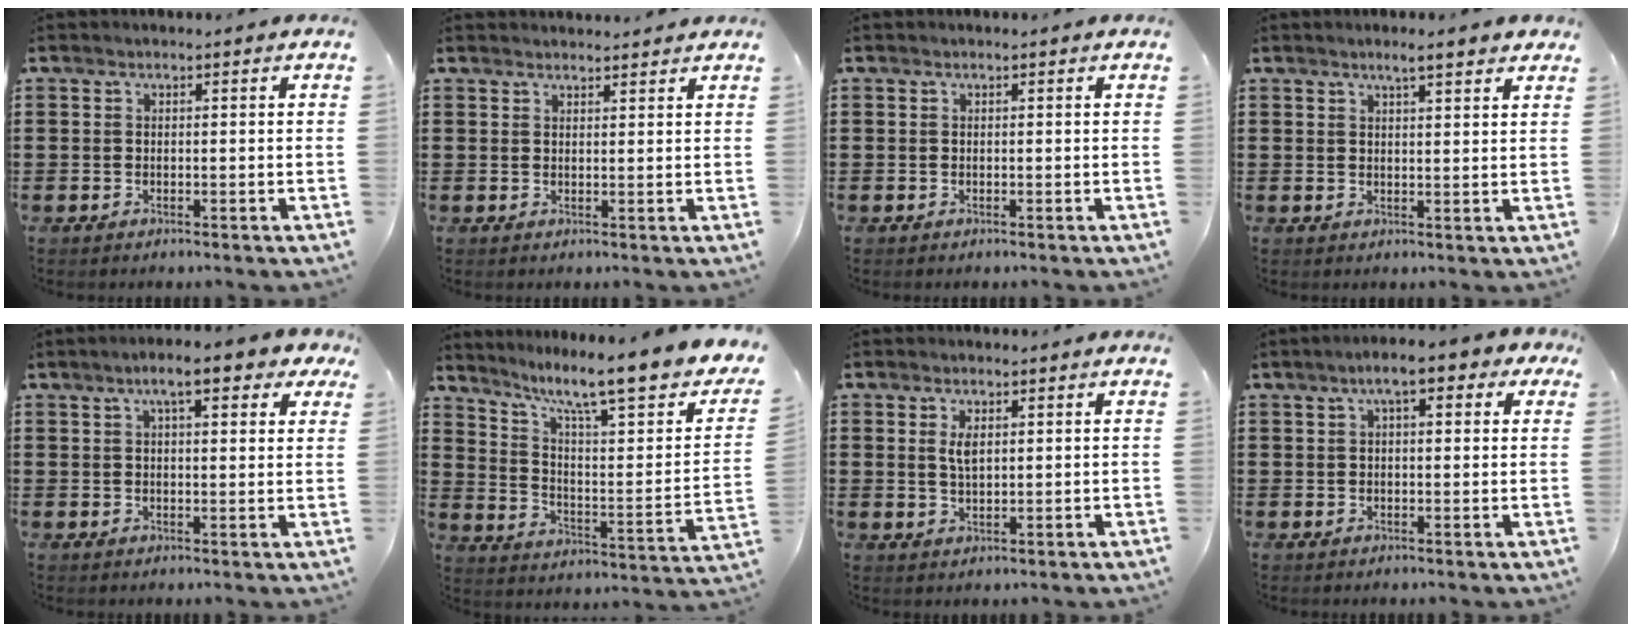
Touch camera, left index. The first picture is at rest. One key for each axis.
{"total": 1.6, "fx": 1.6, "fy": 0.2, "fz": 0.1, "tx": -0.007, "ty": 0.002, "tz": 0.032}
{"total": 0.0}
{"total": 3.3, "fx": 2.6, "fy": 0.1, "fz": 2.0, "tx": -0.045, "ty": 0.001, "tz": 0.046}
{"total": 6.9, "fx": 4.4, "fy": 1.5, "fz": 5.1, "tx": -0.094, "ty": 0.003, "tz": 0.073}
{"total": 10.7, "fx": 8.4, "fy": 1.1, "fz": 6.4, "tx": -0.127, "ty": -0.067, "tz": 0.128}
{"total": 2.8, "fx": 1.0, "fy": 1.1, "fz": 2.3, "tx": -0.051, "ty": 0.005, "tz": 0.017}
{"total": 5.9, "fx": 3.2, "fy": 1.6, "fz": 4.7, "tx": -0.090, "ty": 0.009, "tz": 0.051}